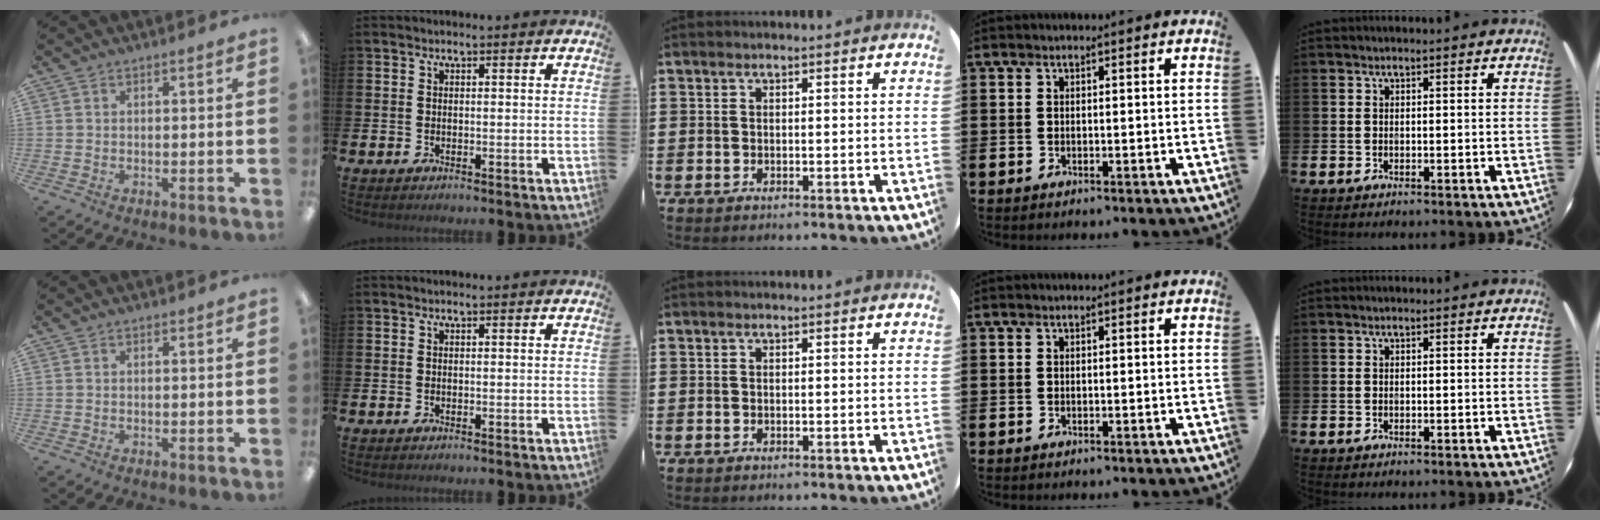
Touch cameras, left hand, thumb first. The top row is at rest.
{}